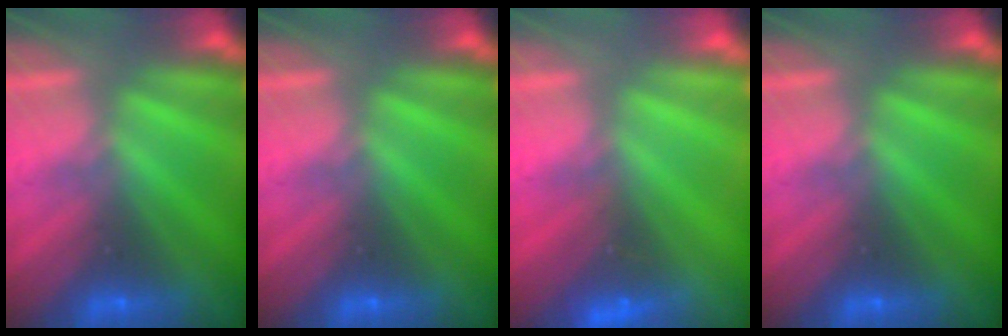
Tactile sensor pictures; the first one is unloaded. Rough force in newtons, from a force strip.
{"total": 0.0}
{"total": 2.4}
{"total": 0.0}